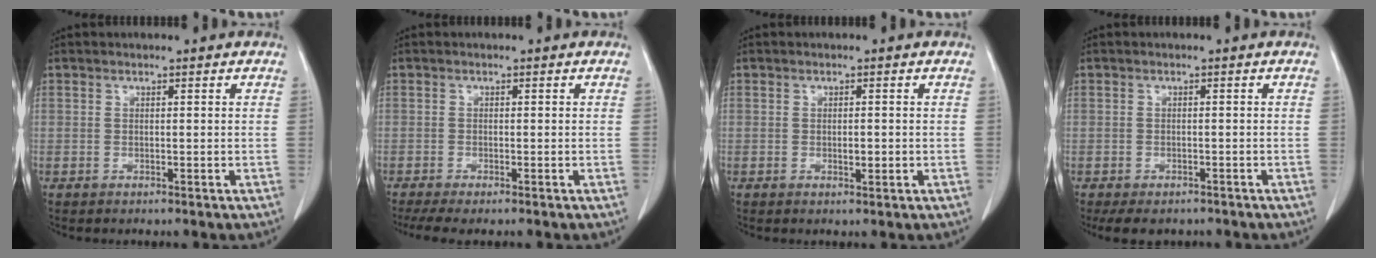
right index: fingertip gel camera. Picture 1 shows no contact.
{"total": 4.9, "force": [-3.9, 0.7, 2.8], "torque": [-0.044, -0.012, -0.063]}
{"total": 1.4, "force": [-0.2, 0.5, 1.3], "torque": [-0.023, -0.001, -0.001]}
{"total": 5.7, "force": [-4.6, 2.8, 2.1], "torque": [-0.021, -0.002, -0.061]}